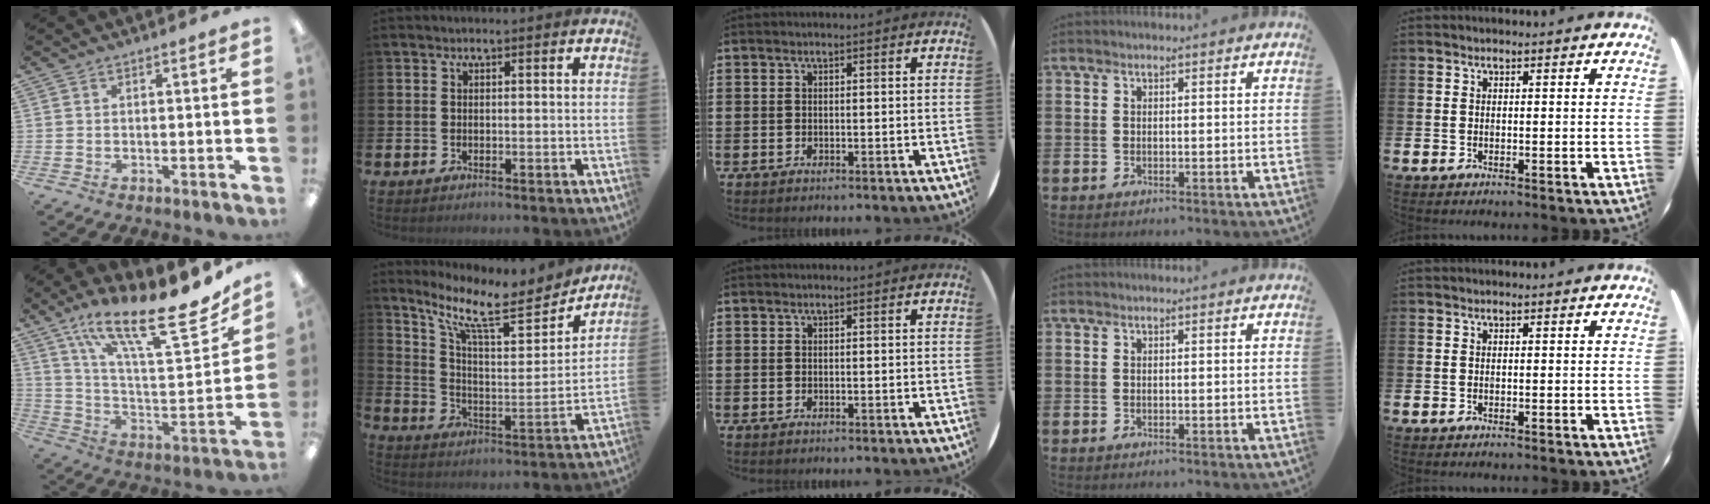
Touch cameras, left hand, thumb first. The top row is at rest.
{"thumb": {"total": 23.9, "force": [16.6, 6.2, 15.9], "torque": [-0.253, -0.106, 0.275]}, "index": {"total": 11.3, "force": [8.9, 3.3, 6.1], "torque": [-0.141, -0.056, 0.150]}}